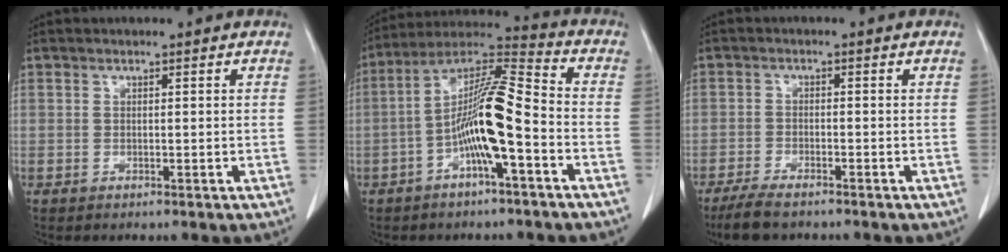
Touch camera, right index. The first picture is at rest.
{"total": 13.5, "force": [-3.9, 1.6, 12.9], "torque": [-0.246, 0.022, -0.072]}
{"total": 6.1, "force": [-4.9, 1.7, 3.2], "torque": [-0.065, -0.013, -0.086]}